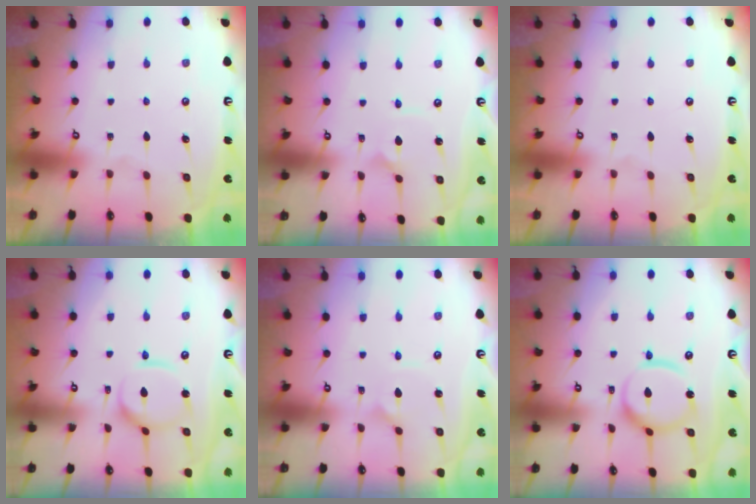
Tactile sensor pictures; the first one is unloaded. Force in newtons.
{"total": 2.3, "press": 2.3, "slide": 0.1}
{"total": 0.0}
{"total": 9.5, "press": 9.5, "slide": 0.9}
{"total": 1.4, "press": 1.3, "slide": 0.6}
{"total": 12.6, "press": 12.5, "slide": 1.3}